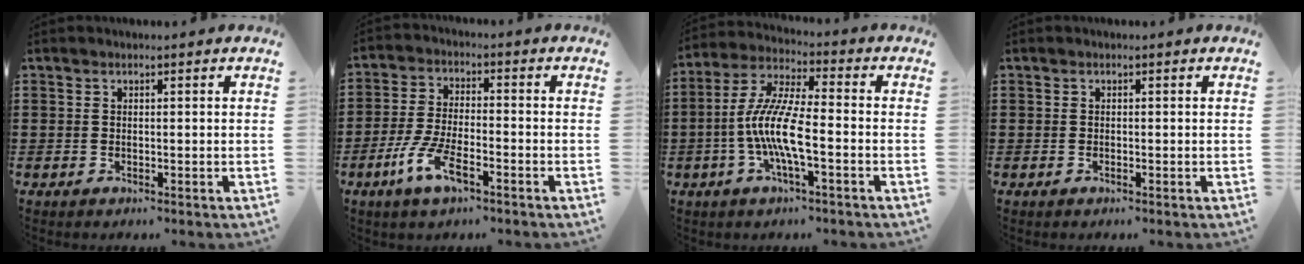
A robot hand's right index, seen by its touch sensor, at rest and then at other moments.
{"total": 6.9, "force": [-3.7, 1.9, 5.5], "torque": [-0.129, -0.012, -0.073]}
{"total": 9.7, "force": [-2.9, 1.8, 9.0], "torque": [-0.208, -0.017, -0.063]}
{"total": 0.0}